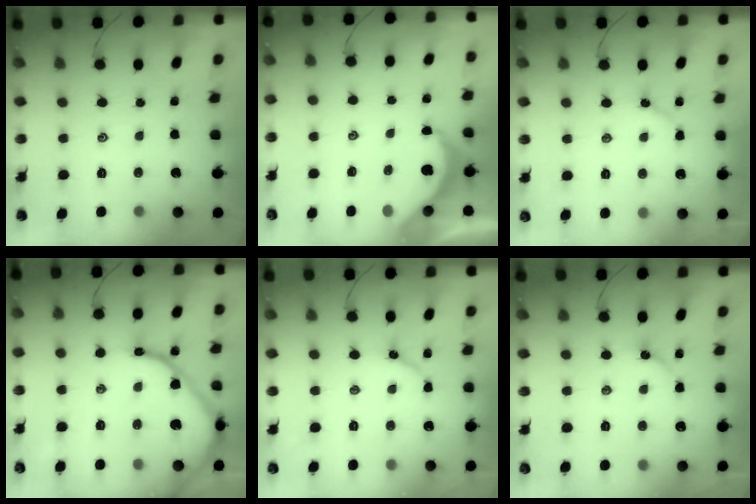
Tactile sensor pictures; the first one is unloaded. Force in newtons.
{"total": 5.4, "press": 5.4, "slide": 0.3}
{"total": 2.8, "press": 2.7, "slide": 0.3}
{"total": 16.3, "press": 16.2, "slide": 1.3}
{"total": 4.3, "press": 4.2, "slide": 0.6}
{"total": 2.5, "press": 2.4, "slide": 0.4}